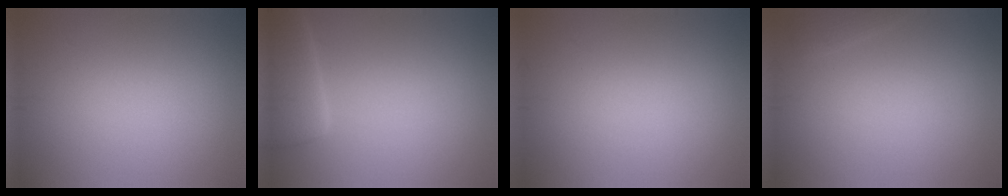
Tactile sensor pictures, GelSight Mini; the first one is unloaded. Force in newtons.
{"total": 4.8, "press": 4.8, "slide": 0.5}
{"total": 0.0}
{"total": 0.8, "press": 0.8, "slide": 0.1}